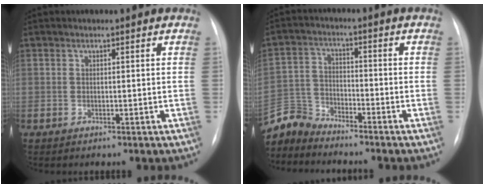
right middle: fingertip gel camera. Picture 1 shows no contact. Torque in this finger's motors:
{"motor_torque": [0.32, -0.33, -0.02, 0.00]}